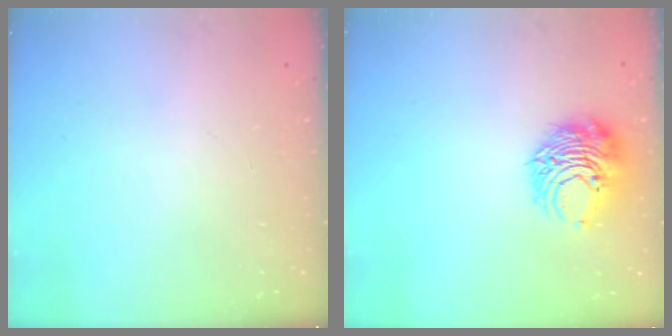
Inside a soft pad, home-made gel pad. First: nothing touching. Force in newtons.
{"total": 9.2, "press": 9.2, "slide": 0.8}